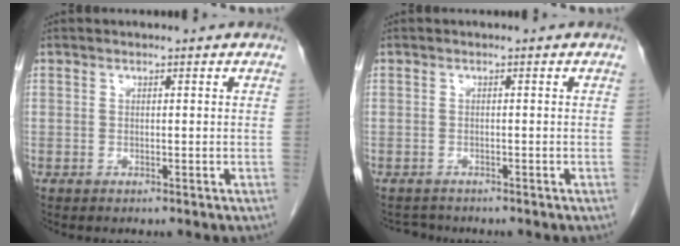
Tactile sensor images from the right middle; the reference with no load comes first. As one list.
[{"total": 1.7, "force": [-1.5, 0.5, -0.2], "torque": [0.001, -0.005, -0.024]}]